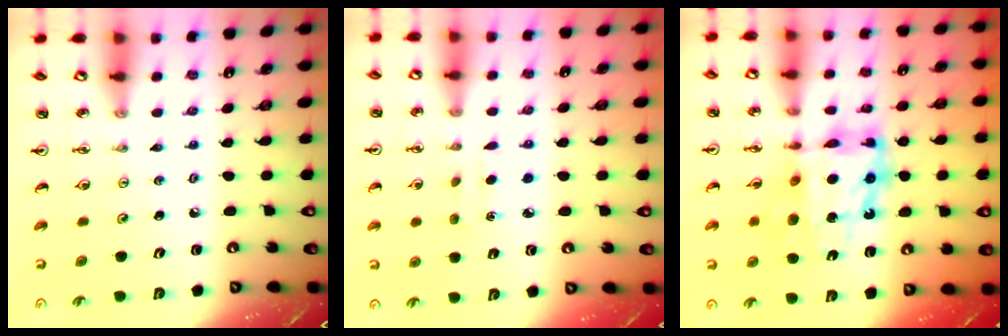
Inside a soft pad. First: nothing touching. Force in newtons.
{"total": 4.6, "press": 4.5, "slide": 0.5}
{"total": 14.4, "press": 14.3, "slide": 1.4}